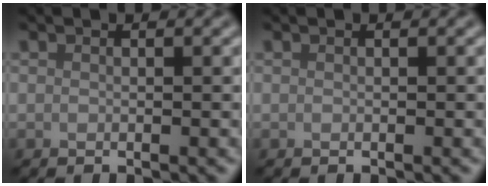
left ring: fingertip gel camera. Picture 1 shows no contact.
{"total": 0.0}